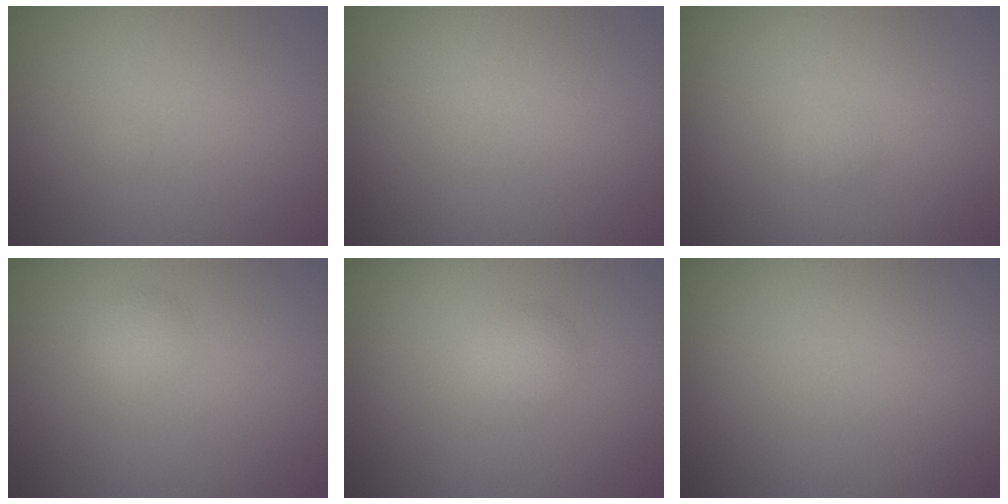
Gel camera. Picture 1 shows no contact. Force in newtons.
{"total": 0.0}
{"total": 0.7, "press": 0.7, "slide": 0.1}
{"total": 1.4, "press": 1.4, "slide": 0.0}
{"total": 1.5, "press": 1.4, "slide": 0.1}
{"total": 0.0}